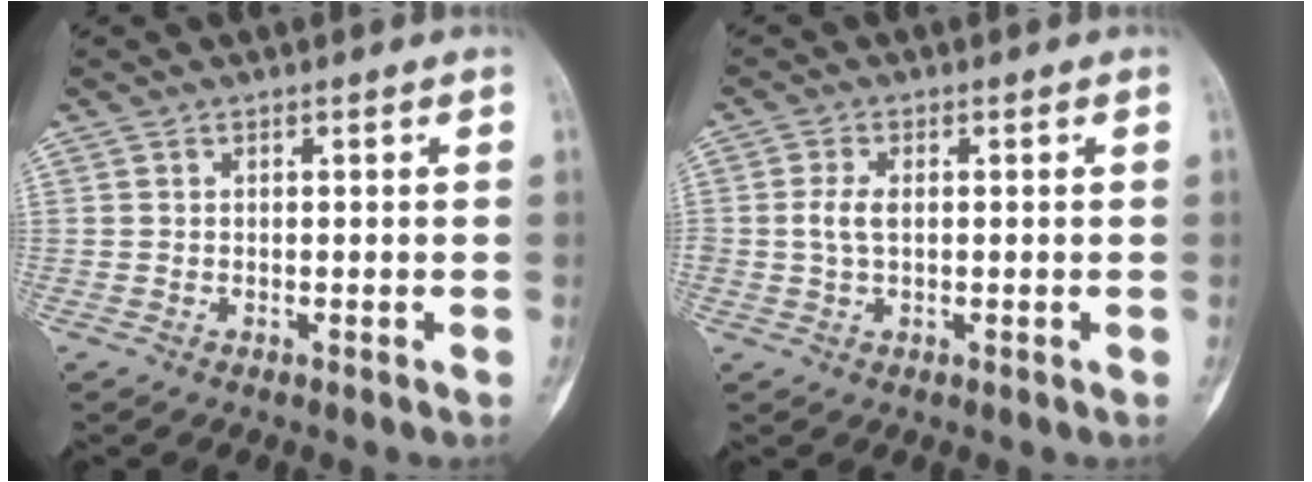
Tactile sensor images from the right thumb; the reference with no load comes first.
{"total": 3.3, "force": [0.2, 1.8, 2.8], "torque": [-0.061, 0.004, 0.004]}